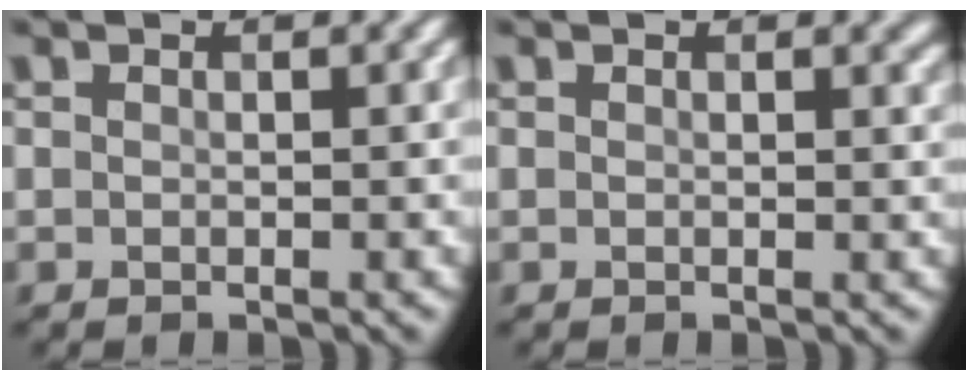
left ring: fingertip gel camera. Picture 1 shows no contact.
{"total": 0.9, "force": [0.6, 0.3, 0.6], "torque": [-0.002, 0.003, 0.009]}